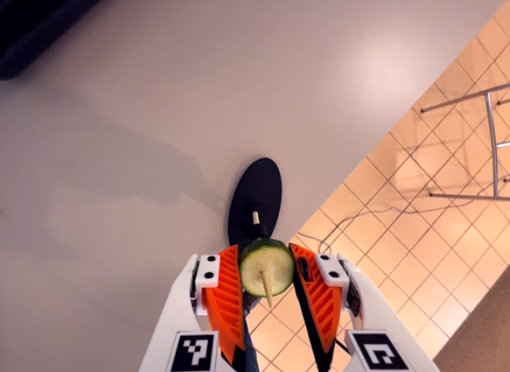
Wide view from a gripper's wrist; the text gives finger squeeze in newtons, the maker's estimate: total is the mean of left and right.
{"total": 10.3, "left": 10.2, "right": 10.5}